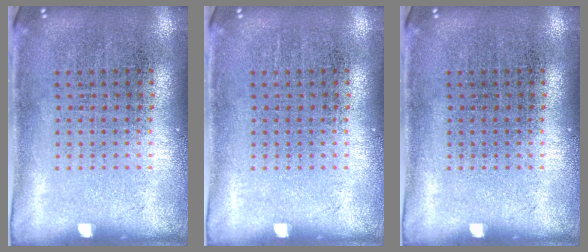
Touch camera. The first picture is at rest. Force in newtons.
{"total": 0.0}
{"total": 0.0}